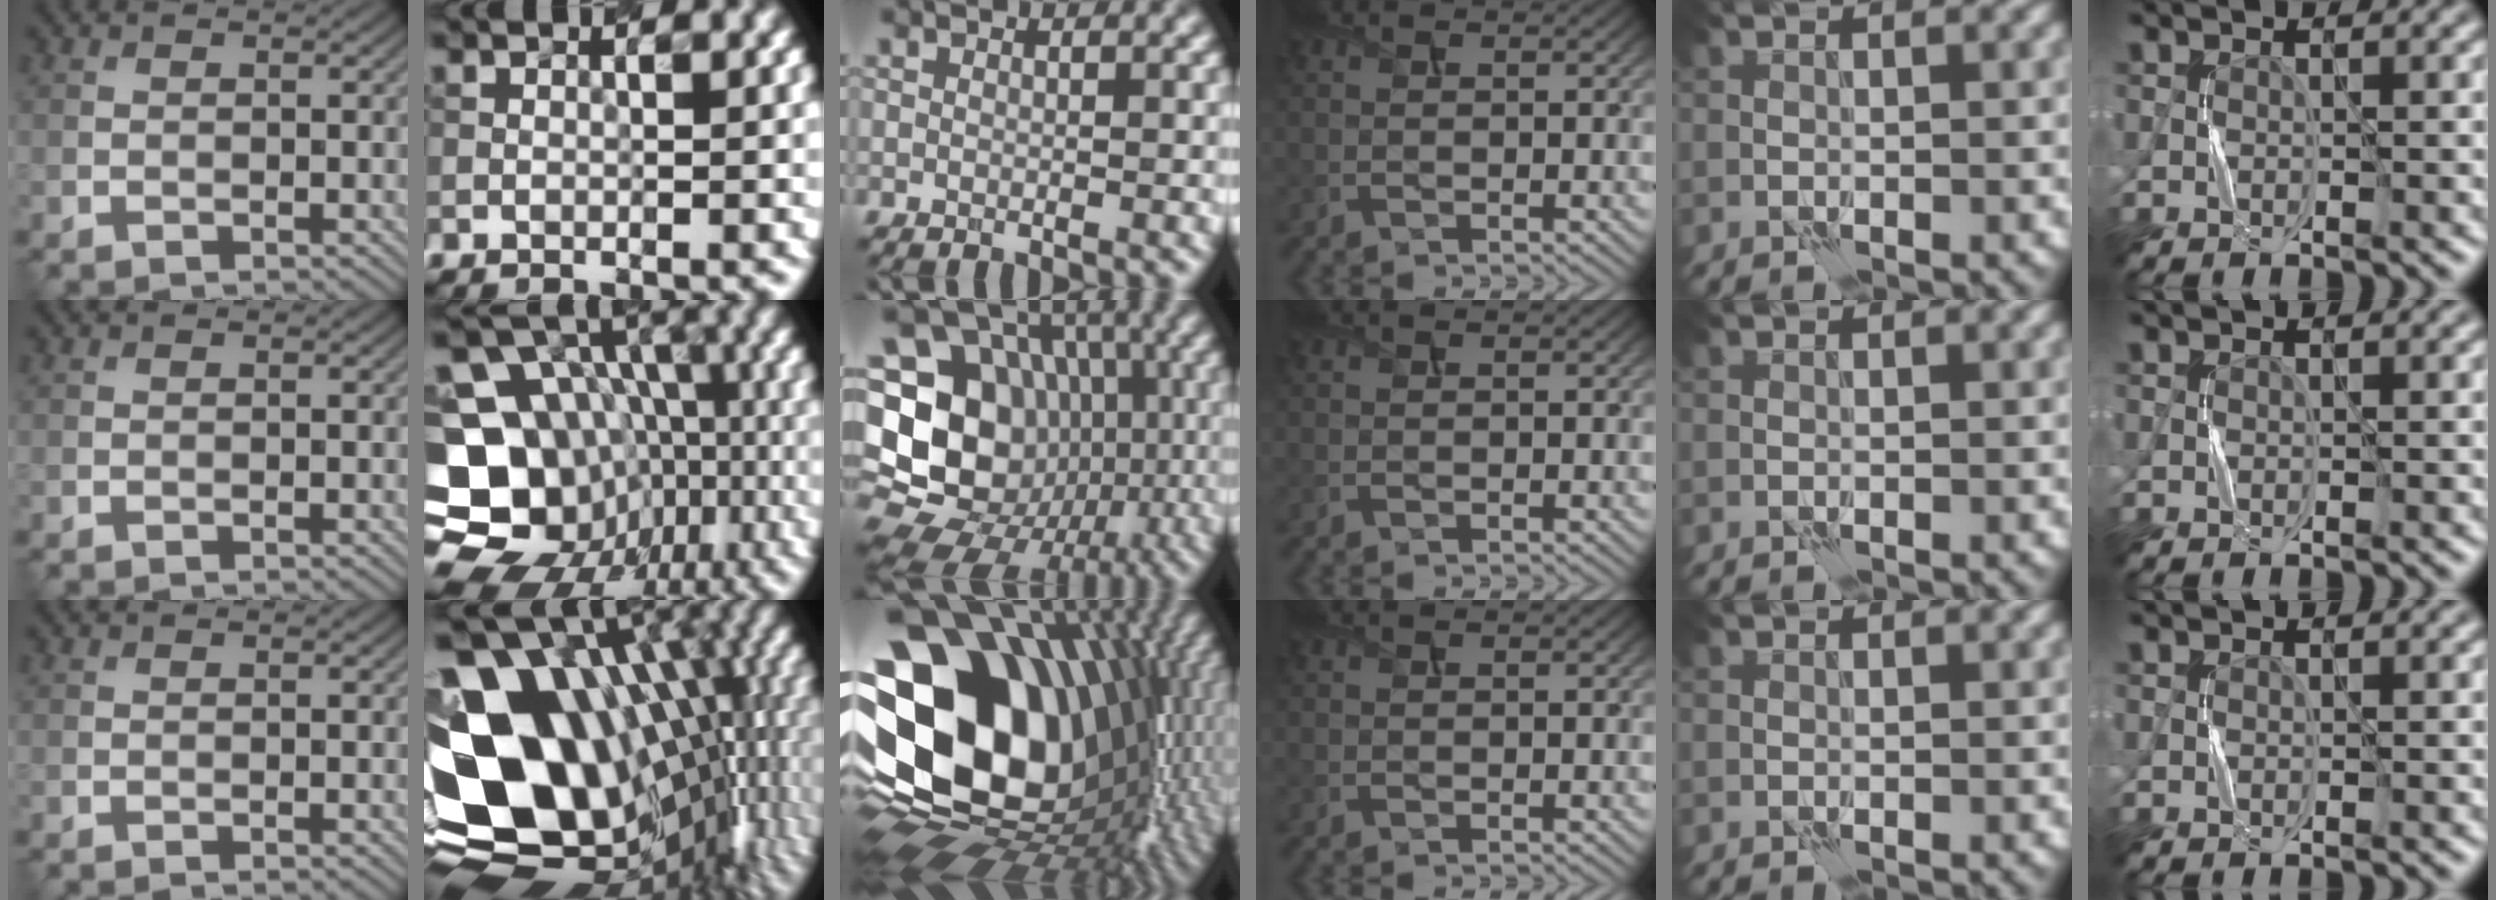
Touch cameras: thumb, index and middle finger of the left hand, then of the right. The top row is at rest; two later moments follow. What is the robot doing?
{"motion": "press", "object": "button"}